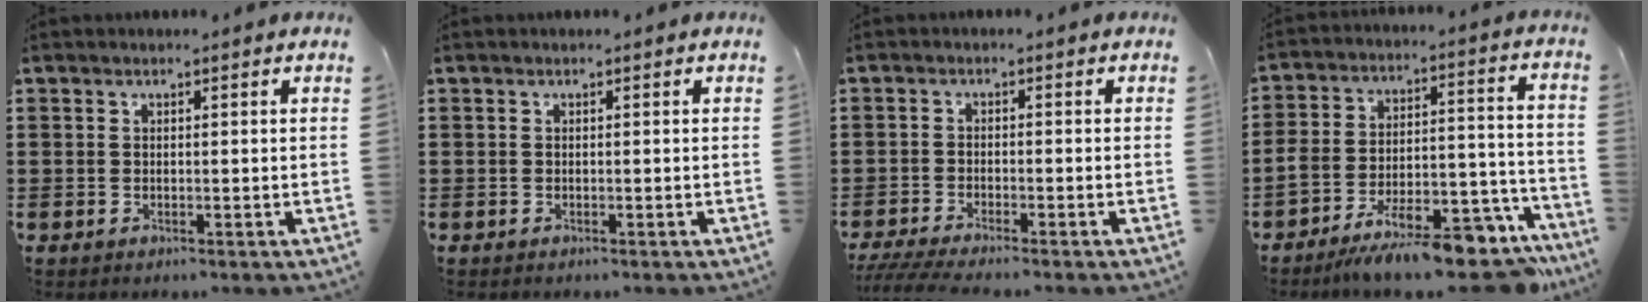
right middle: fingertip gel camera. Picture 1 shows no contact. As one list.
[{"total": 0.0}, {"total": 3.1, "force": [-2.8, 0.0, 1.3], "torque": [-0.037, -0.013, -0.059]}, {"total": 14.2, "force": [-12.2, 2.8, 6.5], "torque": [-0.086, 0.059, -0.219]}]